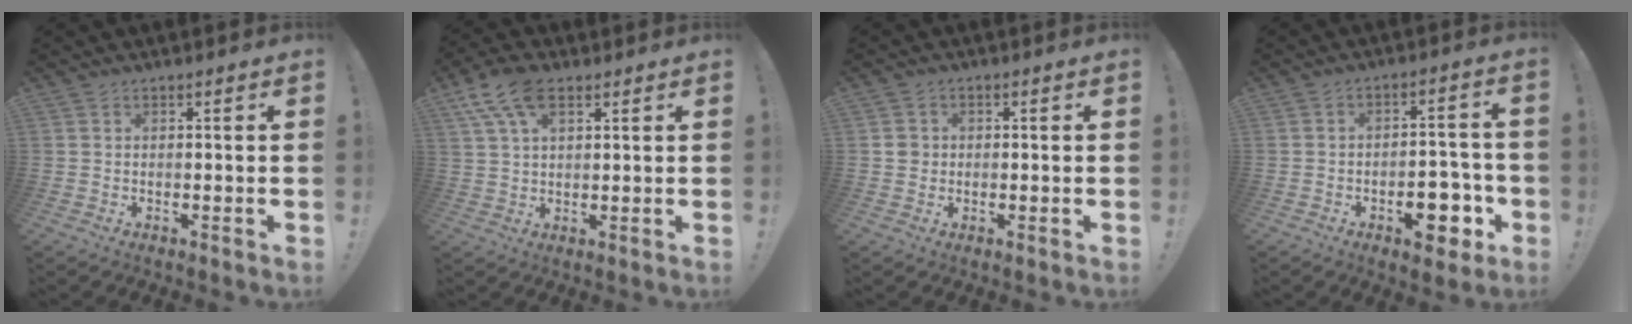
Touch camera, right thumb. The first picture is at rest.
{"total": 10.5, "force": [5.5, 5.4, 7.2], "torque": [-0.129, -0.012, 0.101]}
{"total": 2.9, "force": [-0.2, 2.8, 0.9], "torque": [-0.010, 0.006, -0.004]}
{"total": 11.2, "force": [-4.9, 6.6, 7.6], "torque": [-0.071, 0.034, -0.075]}